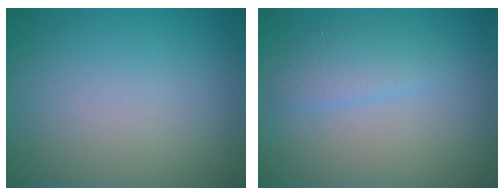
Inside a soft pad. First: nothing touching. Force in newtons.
{"total": 2.0, "press": 2.0, "slide": 0.1}